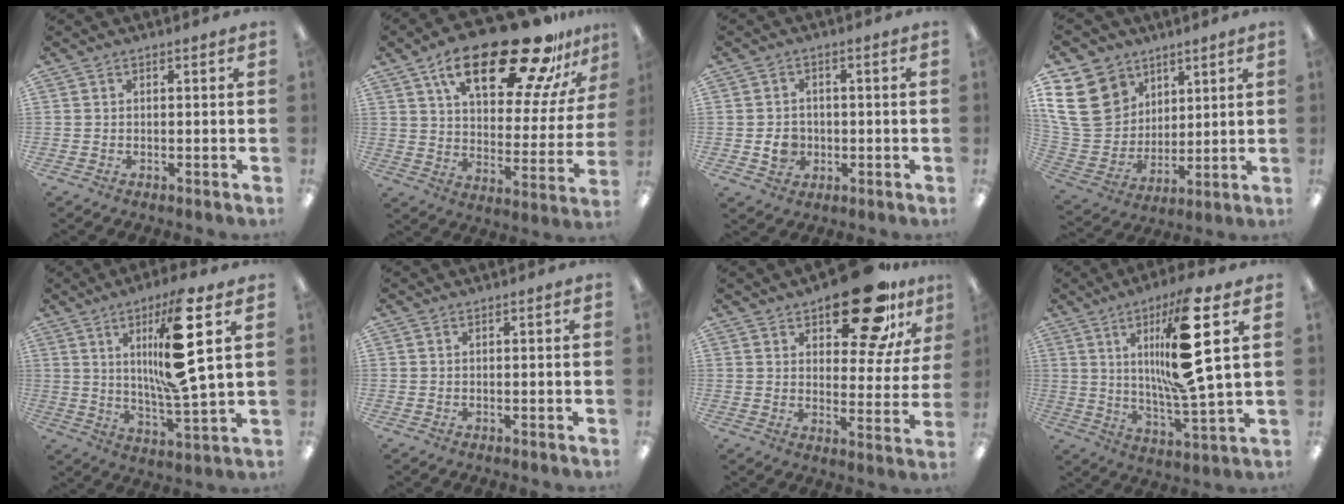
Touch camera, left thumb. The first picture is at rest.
{"total": 26.4, "force": [17.7, 9.4, 17.2], "torque": [-0.255, -0.110, 0.289]}
{"total": 5.4, "force": [-0.8, 4.9, 2.2], "torque": [-0.032, 0.004, -0.015]}
{"total": 18.2, "force": [7.9, 14.5, 7.6], "torque": [-0.175, -0.029, 0.159]}
{"total": 18.2, "force": [6.3, 3.7, 16.7], "torque": [-0.295, -0.013, 0.084]}
{"total": 0.0}
{"total": 20.3, "force": [13.9, 8.5, 12.2], "torque": [-0.168, -0.078, 0.228]}
{"total": 19.9, "force": [6.4, 4.4, 18.3], "torque": [-0.320, -0.017, 0.081]}